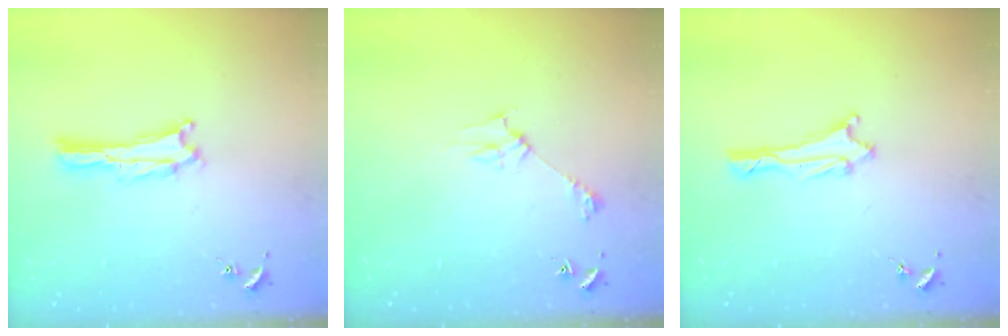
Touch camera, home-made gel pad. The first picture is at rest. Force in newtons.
{"total": 3.1, "press": 3.1, "slide": 0.3}
{"total": 1.1, "press": 1.1, "slide": 0.1}